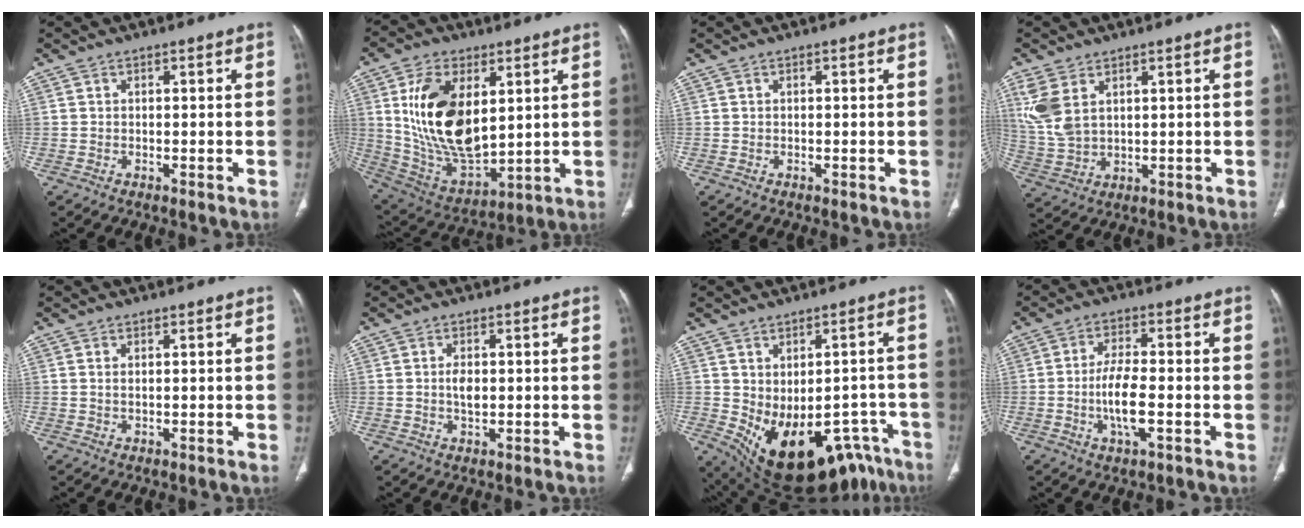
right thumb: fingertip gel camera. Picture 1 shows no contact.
{"total": 20.1, "force": [4.6, 11.2, 16.1], "torque": [-0.282, -0.025, 0.103]}
{"total": 0.0}
{"total": 8.5, "force": [3.6, 4.9, 6.0], "torque": [-0.142, -0.006, 0.085]}
{"total": 0.9, "force": [0.4, 0.4, 0.7], "torque": [-0.020, 0.001, 0.011]}
{"total": 2.8, "force": [0.2, 1.5, 2.3], "torque": [-0.041, -0.002, 0.004]}
{"total": 22.6, "force": [-12.8, 12.4, 13.8], "torque": [-0.177, 0.022, -0.150]}
{"total": 7.5, "force": [-1.8, 2.4, 6.9], "torque": [-0.139, 0.005, -0.035]}